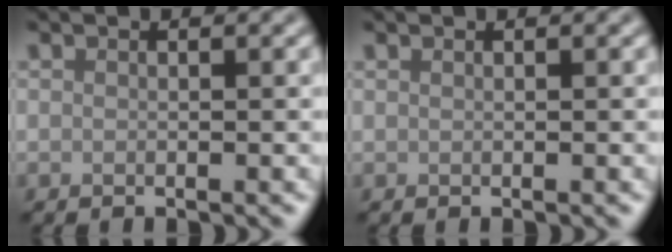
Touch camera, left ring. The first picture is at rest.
{"total": 0.0}